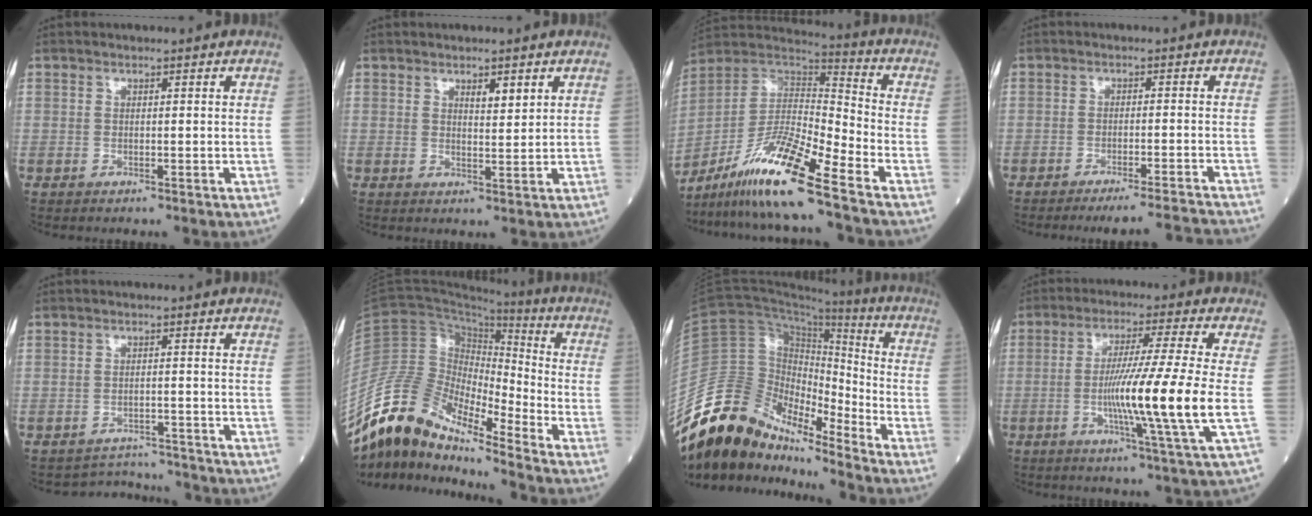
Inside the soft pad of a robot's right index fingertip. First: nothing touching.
{"total": 2.5, "force": [1.5, 0.6, 1.9], "torque": [-0.034, -0.002, 0.025]}
{"total": 15.0, "force": [-10.6, -0.3, 10.5], "torque": [-0.202, 0.002, -0.196]}
{"total": 9.0, "force": [-8.5, -1.8, 2.1], "torque": [-0.011, -0.011, -0.122]}
{"total": 4.8, "force": [-4.5, 0.8, -1.2], "torque": [0.015, 0.016, -0.062]}
{"total": 13.2, "force": [-11.5, 3.2, 5.6], "torque": [-0.113, 0.048, -0.217]}
{"total": 18.0, "force": [-15.2, 6.2, 7.3], "torque": [-0.113, 0.048, -0.271]}
{"total": 13.0, "force": [-2.1, -2.4, 12.6], "torque": [-0.226, -0.022, -0.041]}